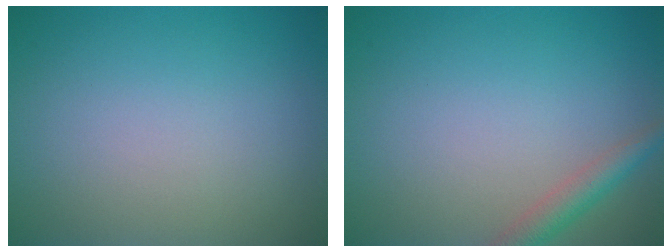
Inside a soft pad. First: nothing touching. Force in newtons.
{"total": 2.3, "press": 2.3, "slide": 0.1}